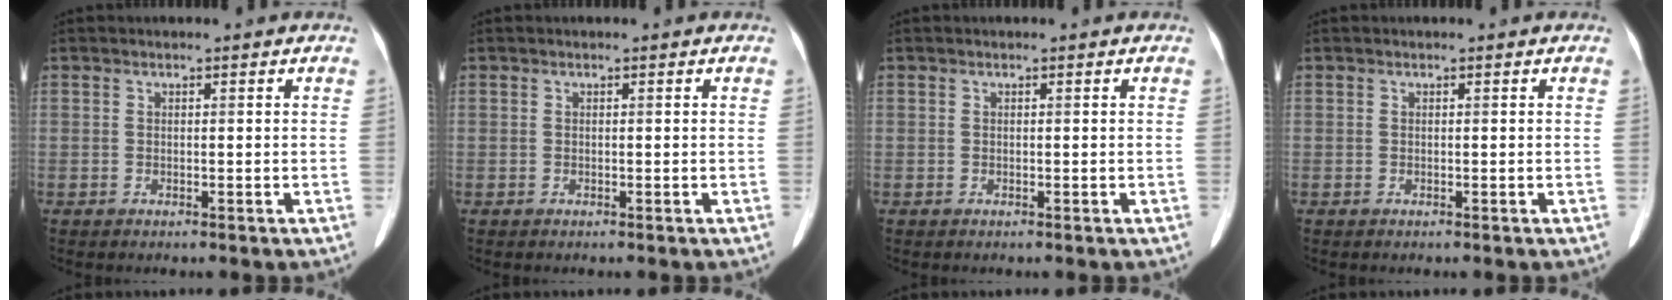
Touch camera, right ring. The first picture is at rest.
{"total": 0.0}
{"total": 0.0}
{"total": 0.0}